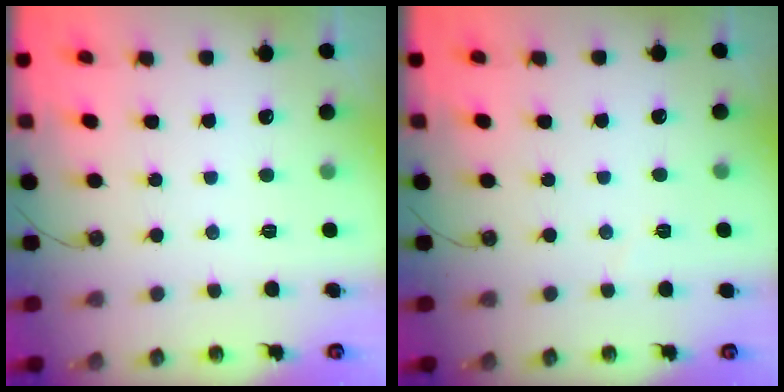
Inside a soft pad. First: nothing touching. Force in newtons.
{"total": 2.7, "press": 2.4, "slide": 1.1}